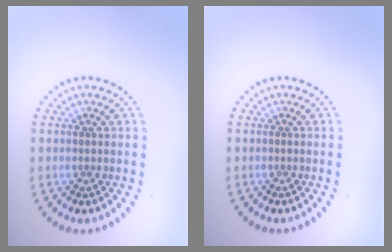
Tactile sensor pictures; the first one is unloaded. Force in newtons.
{"total": 0.0}